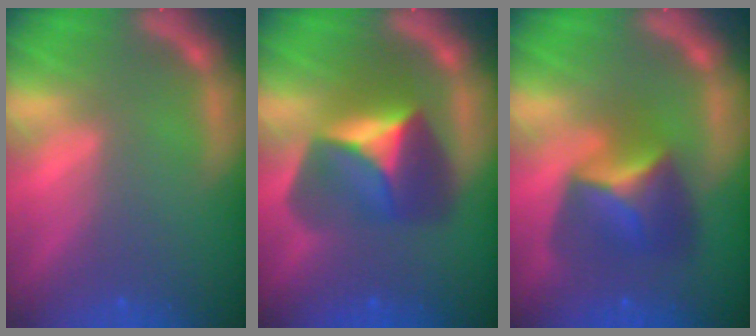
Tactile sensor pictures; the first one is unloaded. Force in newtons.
{"total": 7.4}
{"total": 5.9}